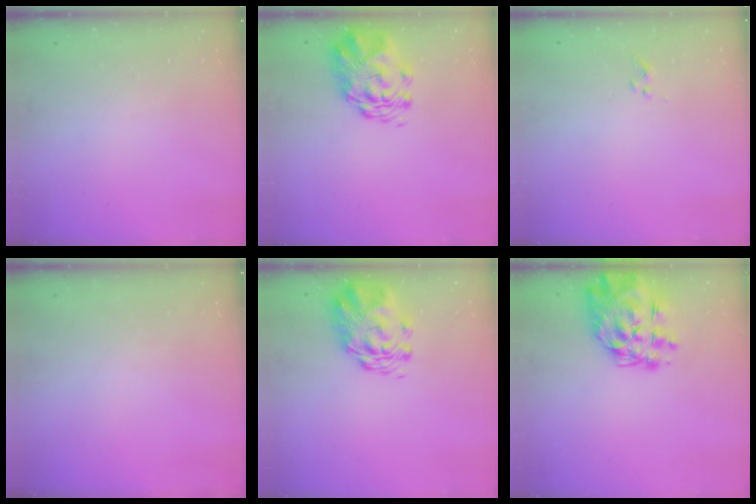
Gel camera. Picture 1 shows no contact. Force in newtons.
{"total": 2.8, "press": 2.6, "slide": 1.1}
{"total": 2.2, "press": 2.1, "slide": 0.7}
{"total": 0.0}
{"total": 2.9, "press": 2.7, "slide": 1.0}
{"total": 14.0, "press": 13.2, "slide": 4.7}